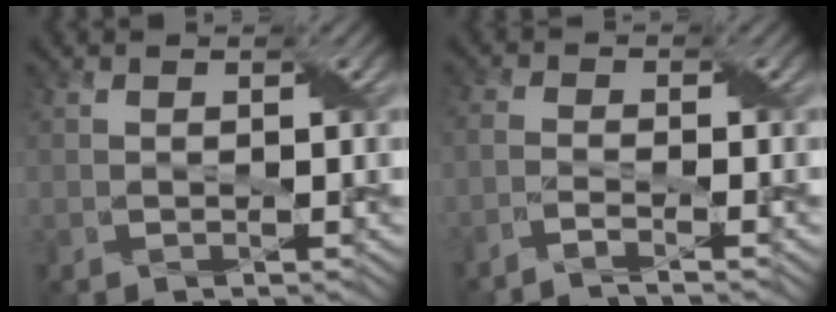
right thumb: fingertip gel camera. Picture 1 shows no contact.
{"total": 2.9, "force": [-2.4, 0.3, 1.6], "torque": [-0.026, 0.003, -0.059]}